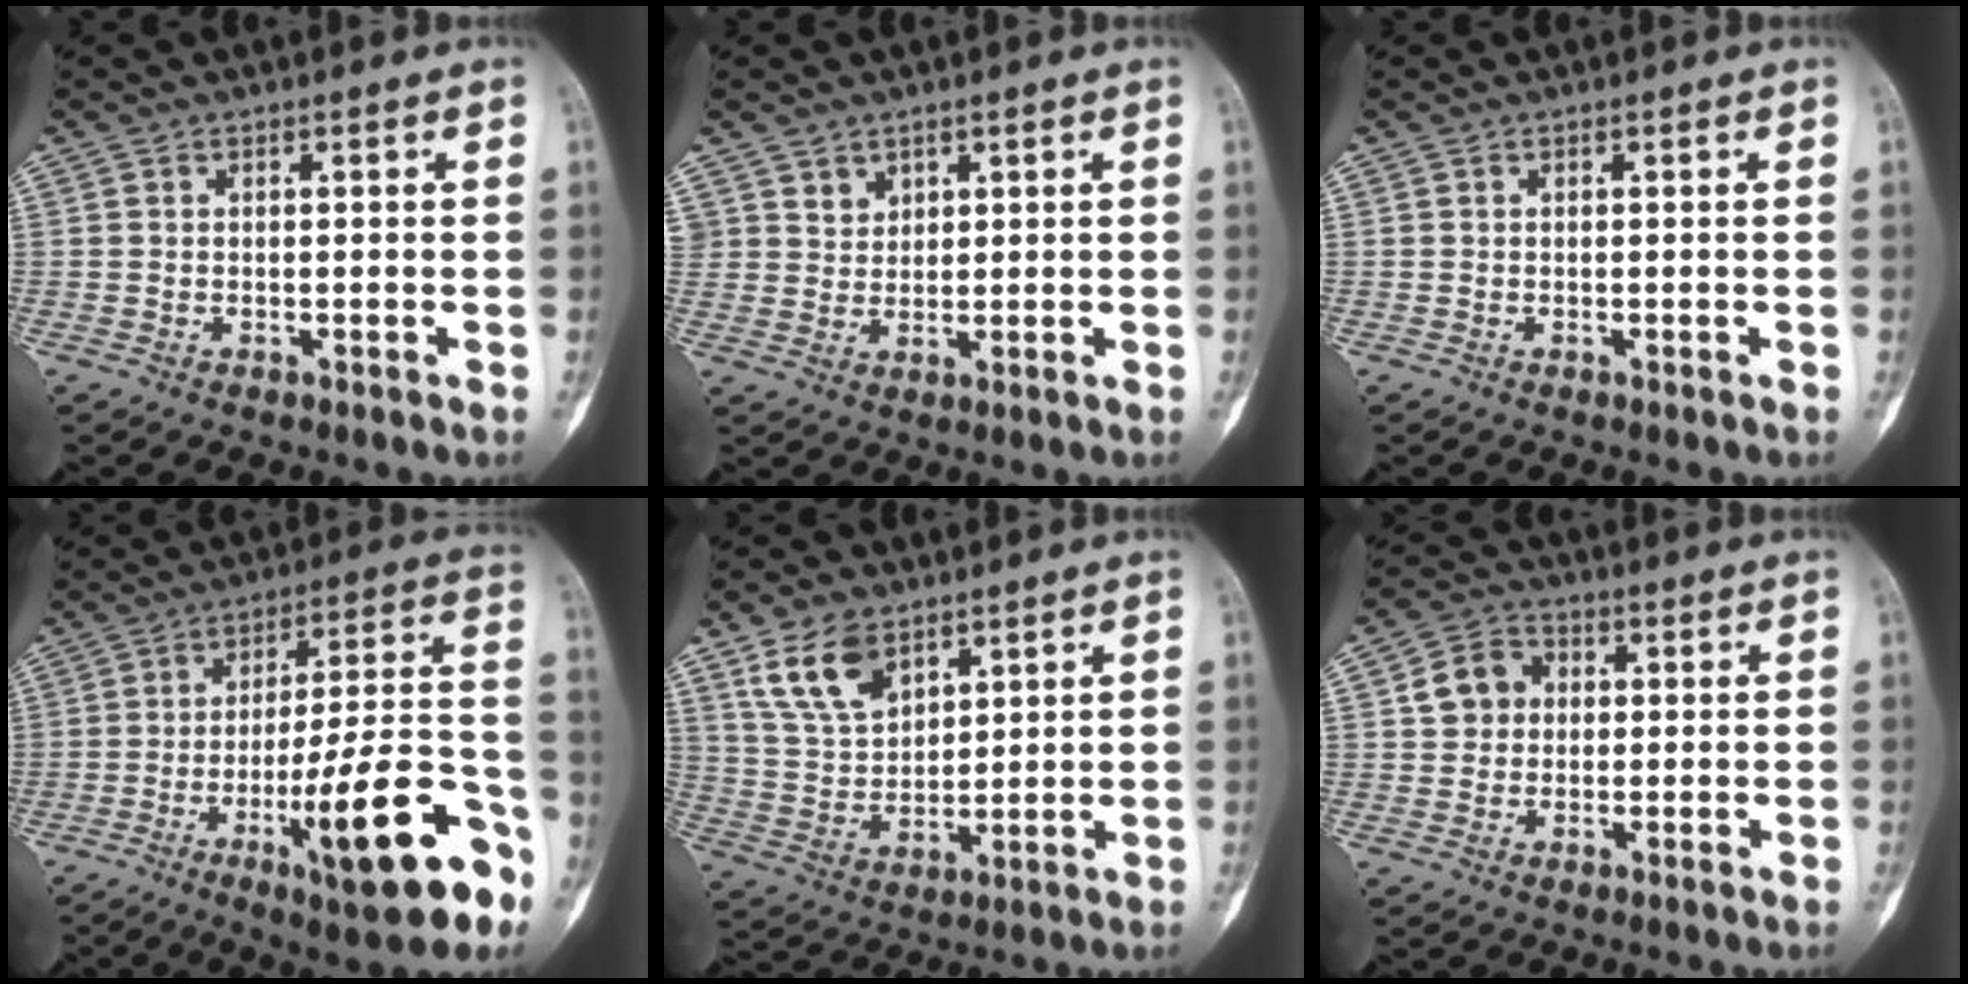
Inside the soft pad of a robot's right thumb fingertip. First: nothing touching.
{"total": 3.1, "force": [2.1, 2.3, 0.4], "torque": [0.015, -0.016, 0.039]}
{"total": 0.0}
{"total": 21.7, "force": [-9.6, 4.7, 18.8], "torque": [-0.265, 0.047, -0.141]}
{"total": 10.6, "force": [6.5, 6.1, 5.8], "torque": [-0.096, -0.028, 0.136]}
{"total": 6.6, "force": [1.0, 5.7, 3.1], "torque": [-0.038, 0.010, 0.009]}